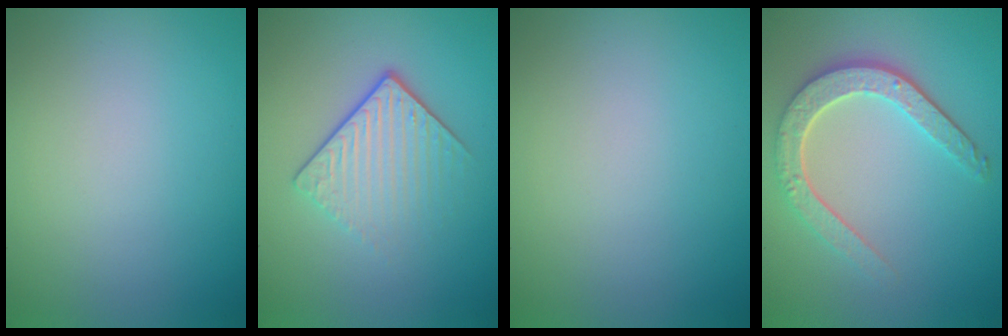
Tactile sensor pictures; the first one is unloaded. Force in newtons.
{"total": 4.1, "press": 2.7, "slide": 3.2}
{"total": 0.0}
{"total": 4.3, "press": 3.5, "slide": 2.5}